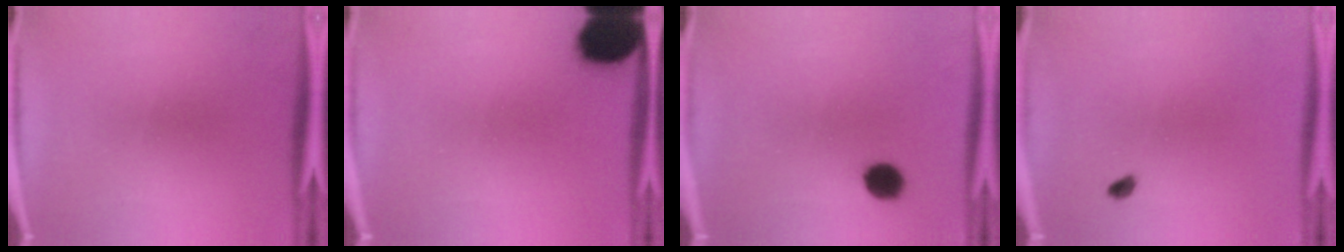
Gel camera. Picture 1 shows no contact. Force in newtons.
{"total": 15.9}
{"total": 5.1}
{"total": 1.4}